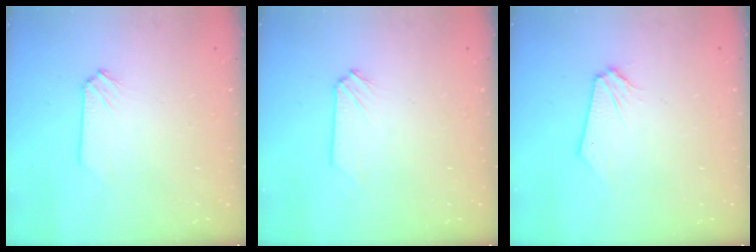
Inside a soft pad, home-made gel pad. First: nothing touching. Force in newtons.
{"total": 0.0}
{"total": 0.0}